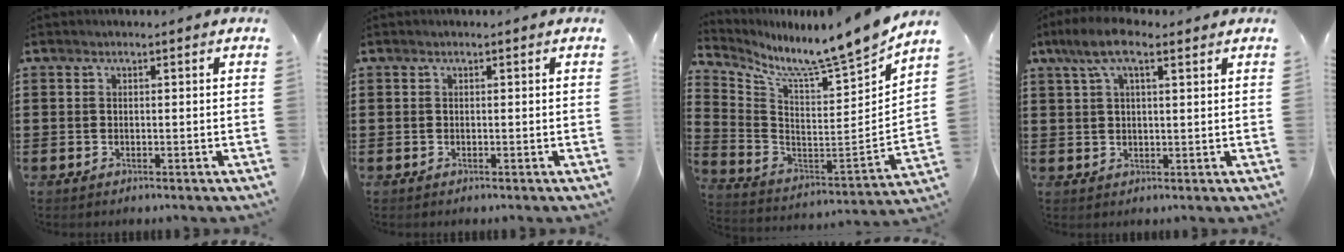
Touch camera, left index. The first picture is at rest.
{"total": 0.0}
{"total": 9.0, "force": [8.5, -1.4, 2.7], "torque": [-0.067, -0.099, 0.127]}
{"total": 6.5, "force": [3.7, 2.1, 4.9], "torque": [-0.104, 0.009, 0.065]}